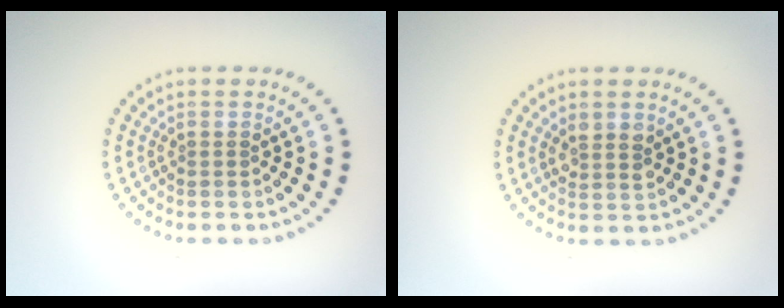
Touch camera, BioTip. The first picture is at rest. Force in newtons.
{"total": 1.7, "press": 1.5, "slide": 0.8}